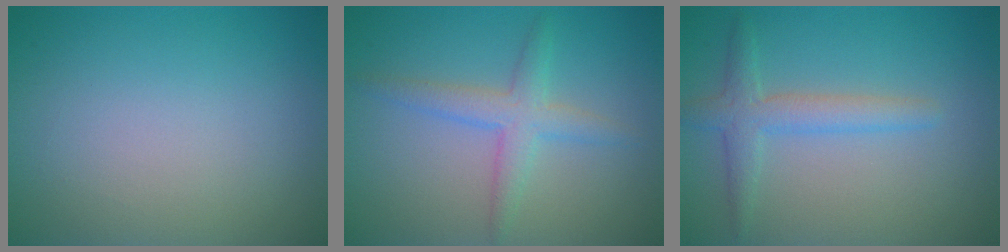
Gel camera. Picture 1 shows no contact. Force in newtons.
{"total": 2.9, "press": 2.9, "slide": 0.0}
{"total": 2.8, "press": 2.8, "slide": 0.2}